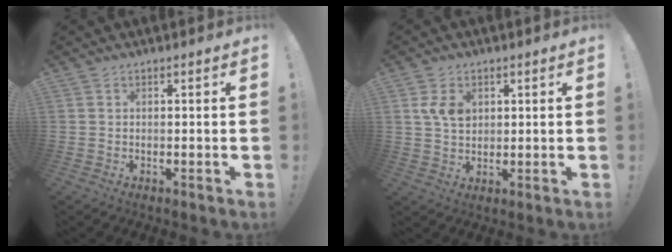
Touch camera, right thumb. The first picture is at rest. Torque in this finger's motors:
{"motor_torque": [-0.04, -0.05, 0.39, 0.31, 0.00]}